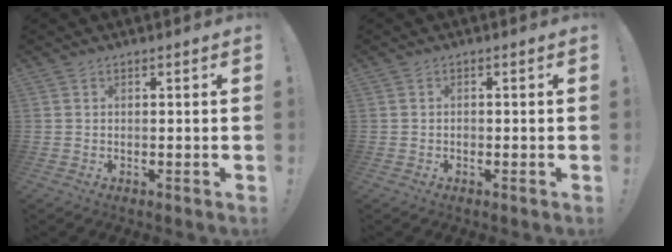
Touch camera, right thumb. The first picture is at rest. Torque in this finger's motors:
{"motor_torque": [0.20, -0.05, 0.03, -0.13, 0.00]}